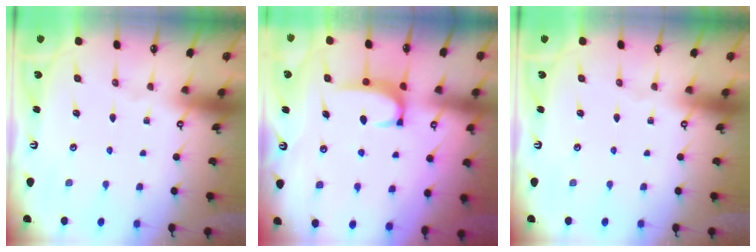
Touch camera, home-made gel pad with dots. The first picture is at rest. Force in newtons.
{"total": 2.7, "press": 2.6, "slide": 0.4}
{"total": 0.0}